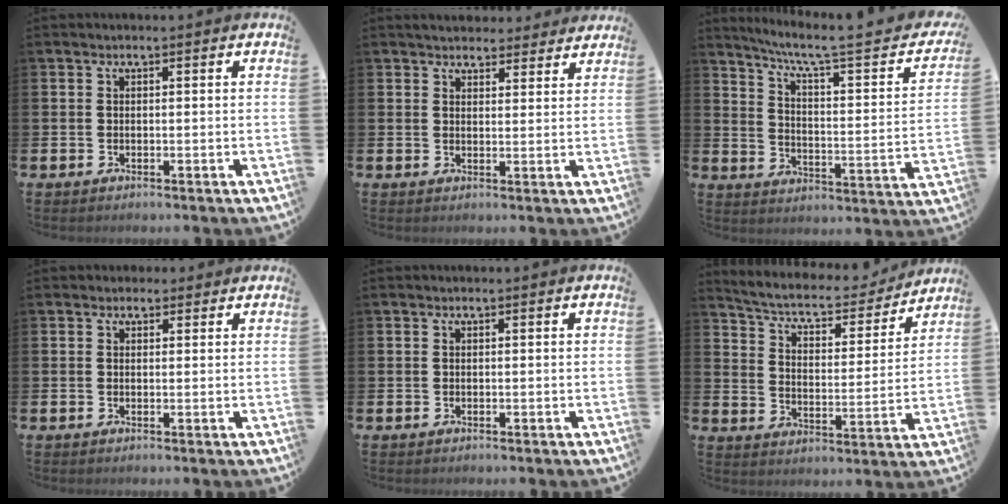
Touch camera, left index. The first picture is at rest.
{"total": 3.9, "force": [3.8, 1.0, -0.1], "torque": [0.002, -0.019, 0.068]}
{"total": 6.7, "force": [4.8, 0.5, 4.7], "torque": [-0.096, -0.040, 0.066]}
{"total": 1.6, "force": [1.3, 0.8, 0.0], "torque": [0.016, 0.000, 0.021]}
{"total": 0.0}
{"total": 6.1, "force": [5.5, 1.8, 2.0], "torque": [-0.070, -0.040, 0.089]}